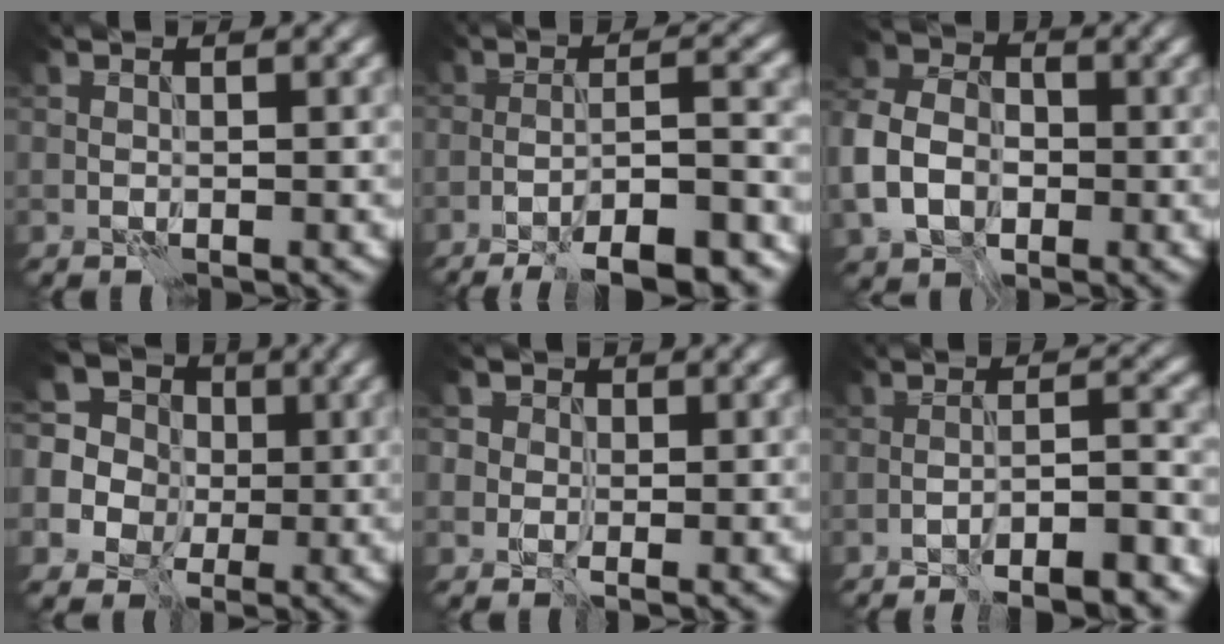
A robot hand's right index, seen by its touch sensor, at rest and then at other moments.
{"total": 11.8, "force": [-8.0, 2.8, 8.2], "torque": [-0.104, 0.004, -0.109]}
{"total": 7.1, "force": [-1.5, 5.5, 4.2], "torque": [-0.101, 0.000, -0.041]}
{"total": 11.6, "force": [2.6, 10.4, 4.4], "torque": [-0.135, 0.027, 0.012]}
{"total": 4.5, "force": [1.6, 3.8, 1.8], "torque": [-0.012, 0.019, -0.009]}
{"total": 7.6, "force": [-5.6, 1.5, 4.9], "torque": [-0.061, 0.016, -0.074]}